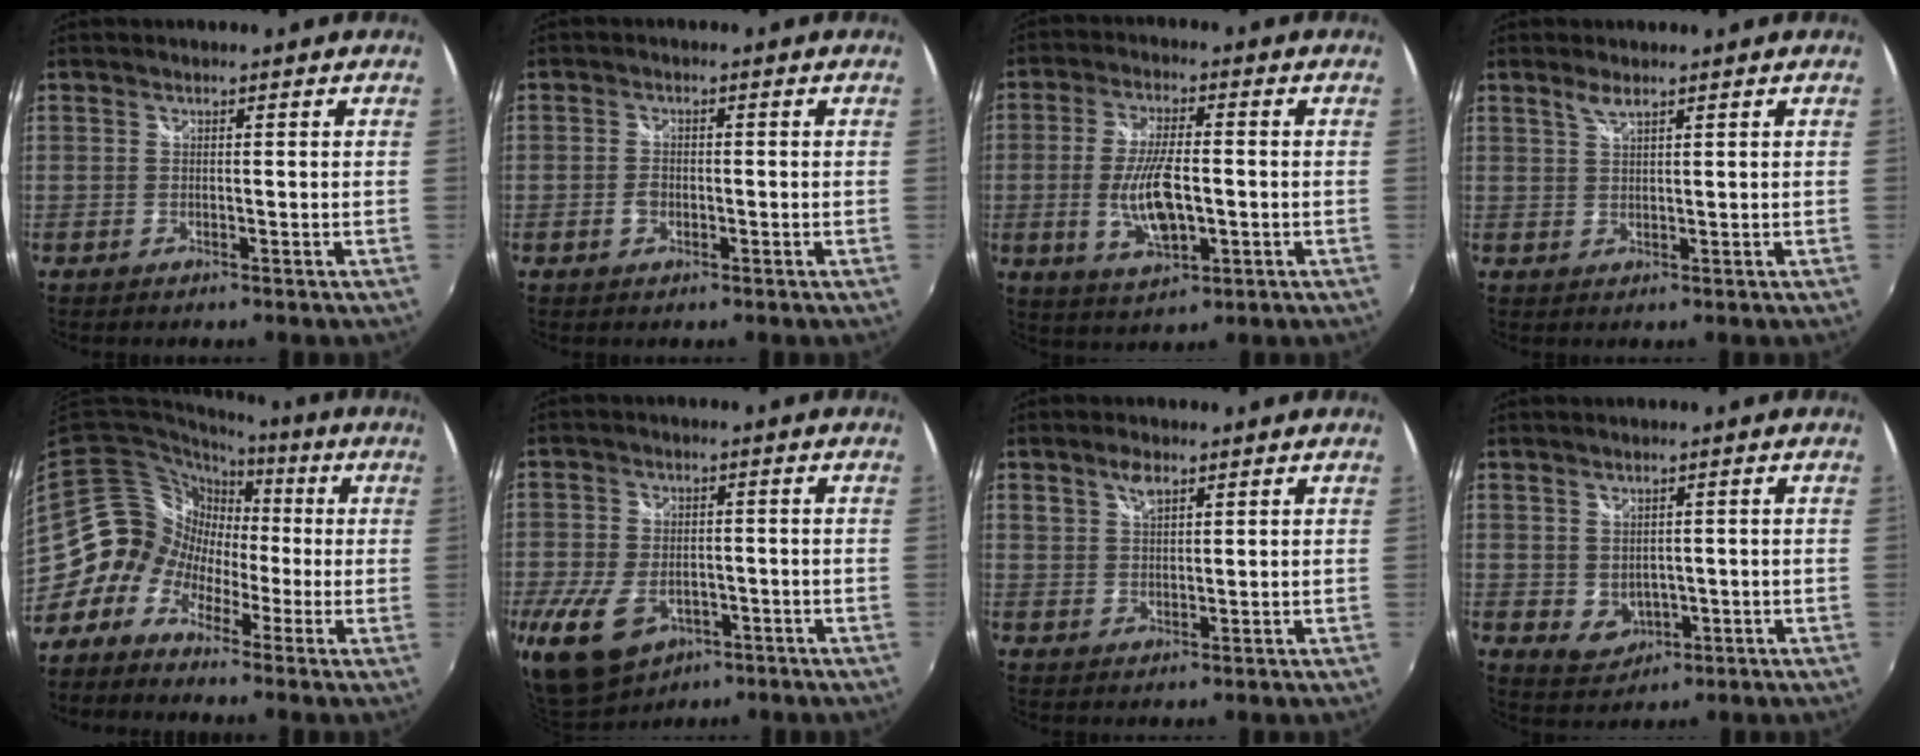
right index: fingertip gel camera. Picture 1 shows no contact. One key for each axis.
{"total": 2.4, "fx": -0.8, "fy": 1.6, "fz": 1.6, "tx": -0.030, "ty": 0.001, "tz": -0.015}
{"total": 10.6, "fx": -1.7, "fy": 4.2, "fz": 9.6, "tx": -0.189, "ty": -0.008, "tz": -0.027}
{"total": 2.0, "fx": 1.5, "fy": 0.4, "fz": 1.3, "tx": -0.024, "ty": 0.002, "tz": 0.028}
{"total": 11.1, "fx": -3.8, "fy": 10.1, "fz": 2.7, "tx": -0.060, "ty": 0.041, "tz": -0.097}
{"total": 14.4, "fx": -6.7, "fy": 9.3, "fz": 8.8, "tx": -0.220, "ty": -0.032, "tz": -0.107}
{"total": 3.3, "fx": 2.1, "fy": 1.6, "fz": 2.0, "tx": -0.034, "ty": 0.004, "tz": 0.037}
{"total": 4.4, "fx": 0.0, "fy": 3.7, "fz": 2.4, "tx": -0.045, "ty": -0.003, "tz": 0.012}